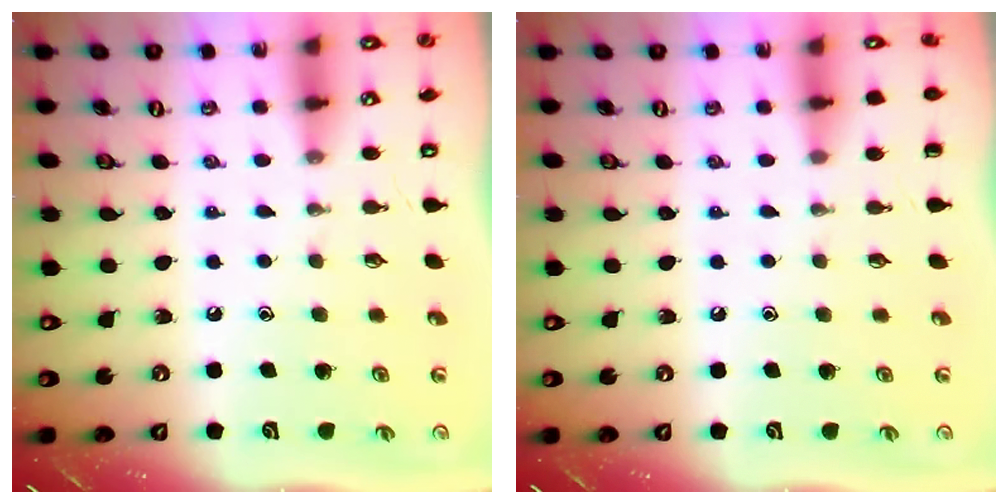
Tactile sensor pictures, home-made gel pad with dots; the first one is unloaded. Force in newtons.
{"total": 0.0}